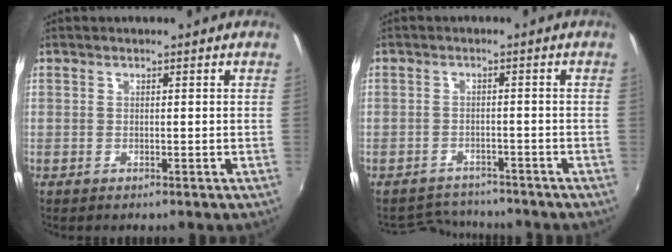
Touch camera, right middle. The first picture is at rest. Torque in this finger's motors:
{"motor_torque": [-0.79, -0.48, -0.08, -0.06]}